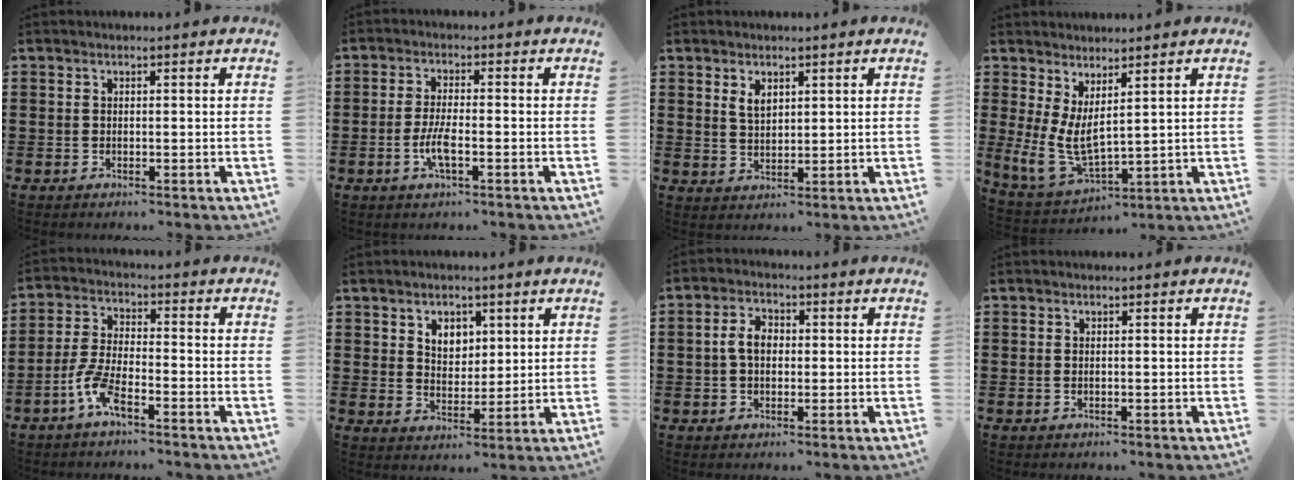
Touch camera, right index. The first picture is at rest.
{"total": 4.0, "force": [-1.5, 1.0, 3.6], "torque": [-0.081, -0.004, -0.033]}
{"total": 2.6, "force": [1.6, 1.5, 1.5], "torque": [-0.033, 0.005, 0.029]}
{"total": 6.3, "force": [1.6, 3.0, 5.3], "torque": [-0.140, -0.023, 0.029]}
{"total": 6.2, "force": [-3.8, 1.5, 4.6], "torque": [-0.118, -0.010, -0.077]}
{"total": 3.9, "force": [2.0, 3.0, 1.4], "torque": [-0.040, 0.011, 0.036]}
{"total": 3.9, "force": [0.0, 2.5, 3.0], "torque": [-0.069, 0.009, -0.004]}
{"total": 0.0}